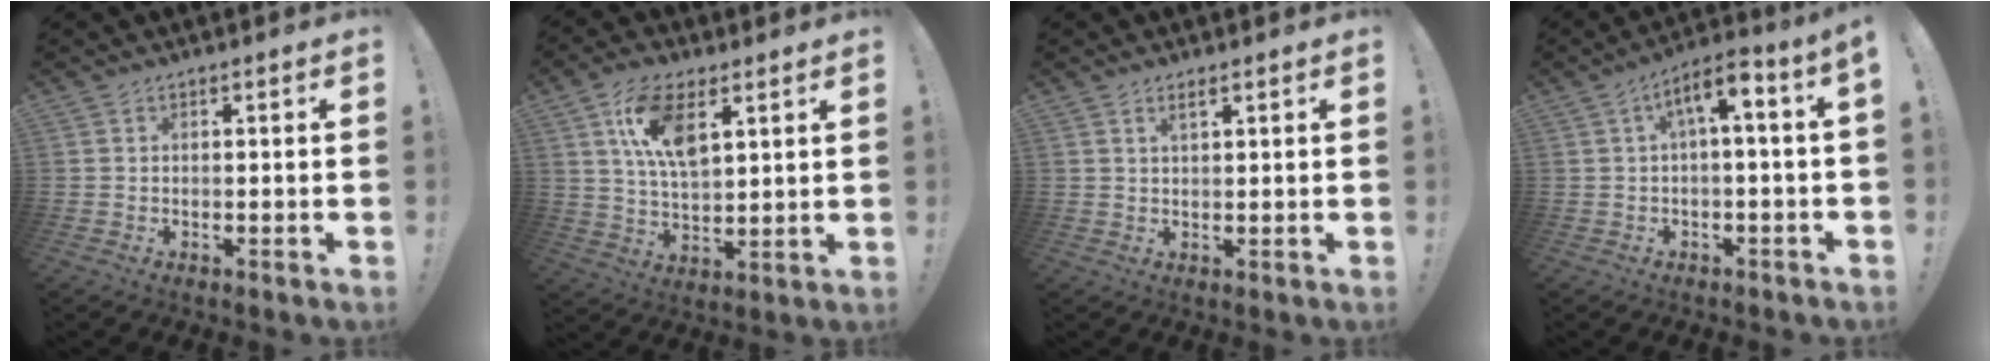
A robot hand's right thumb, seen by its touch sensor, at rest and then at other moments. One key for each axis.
{"total": 13.7, "fx": 6.0, "fy": 7.0, "fz": 10.1, "tx": -0.181, "ty": -0.008, "tz": 0.109}
{"total": 2.1, "fx": 1.2, "fy": 0.5, "fz": 1.7, "tx": -0.026, "ty": -0.003, "tz": 0.020}
{"total": 6.8, "fx": 0.5, "fy": 1.2, "fz": 6.7, "tx": -0.115, "ty": 0.001, "tz": 0.007}